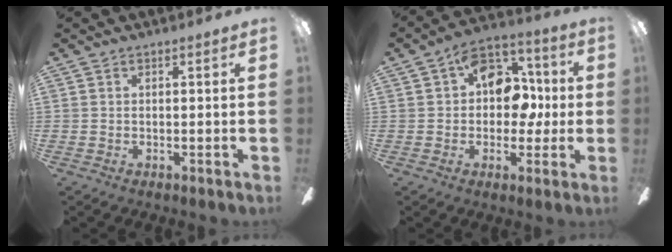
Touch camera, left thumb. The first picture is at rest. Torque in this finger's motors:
{"motor_torque": [0.99, 1.11, 0.03, -0.04, 0.08]}